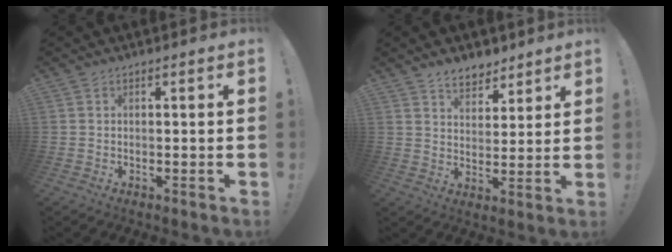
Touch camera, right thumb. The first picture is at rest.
{"total": 7.0, "force": [5.3, 4.2, 1.7], "torque": [-0.019, -0.041, 0.101]}